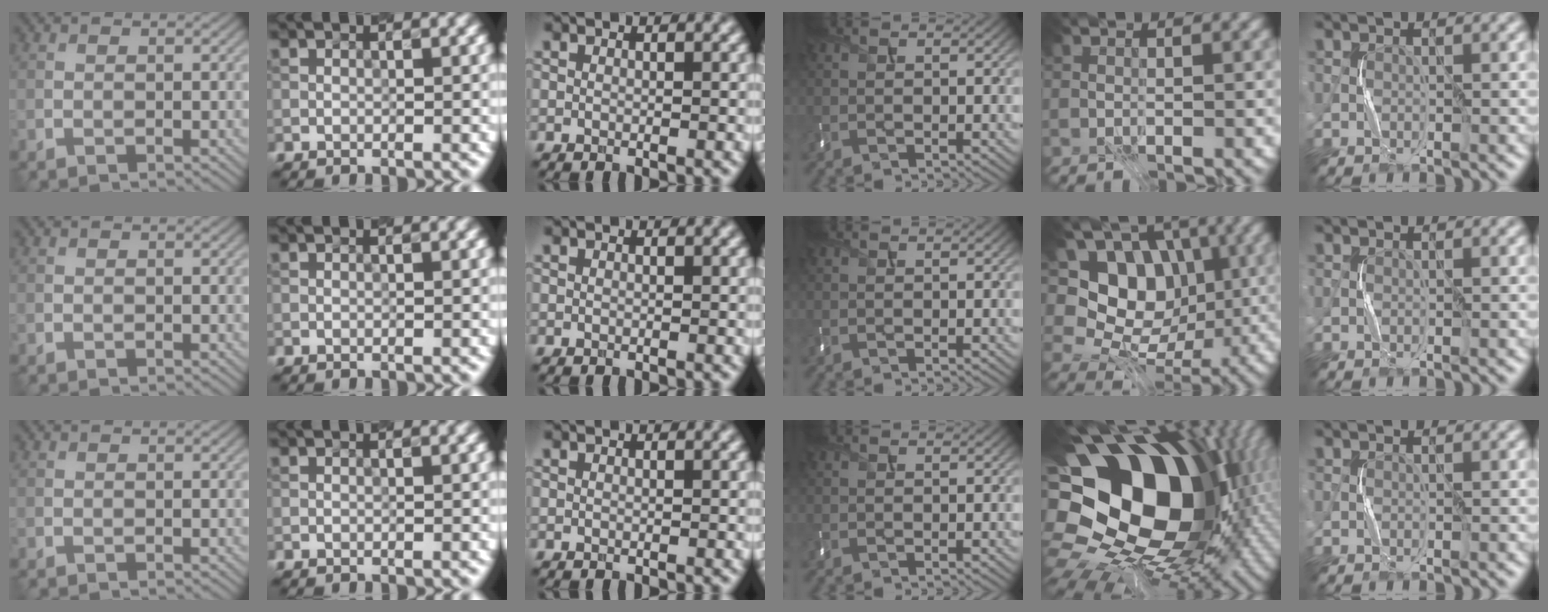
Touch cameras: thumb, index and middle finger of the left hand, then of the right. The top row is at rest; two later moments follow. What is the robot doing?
{"motion": "press", "object": "mouse"}